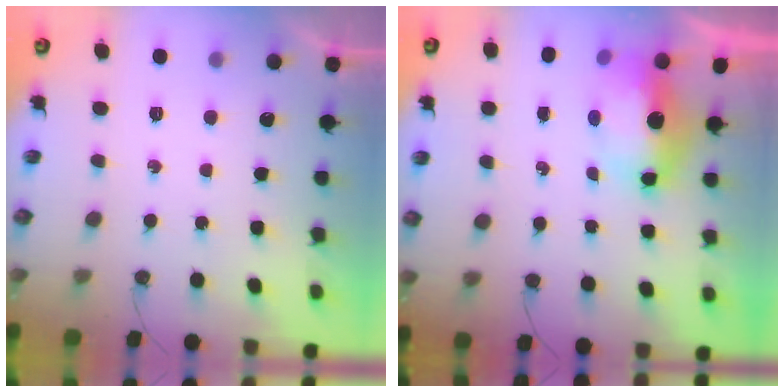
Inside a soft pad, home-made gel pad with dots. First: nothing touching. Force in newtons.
{"total": 7.2, "press": 7.1, "slide": 1.4}